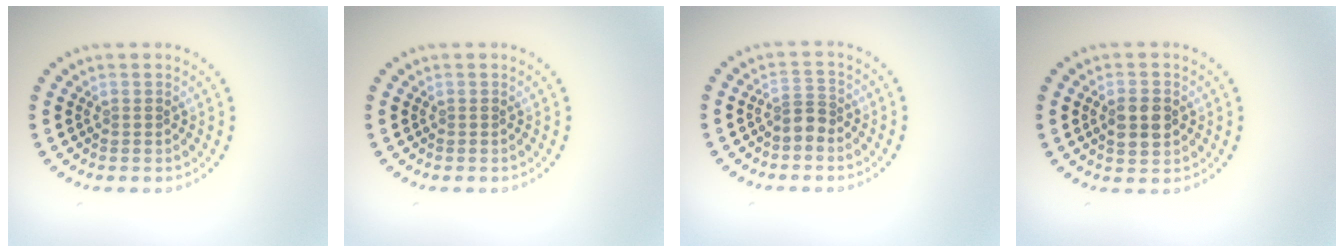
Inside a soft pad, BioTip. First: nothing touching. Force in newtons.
{"total": 0.0}
{"total": 1.9, "press": 1.5, "slide": 1.1}
{"total": 2.8, "press": 2.8, "slide": 0.1}